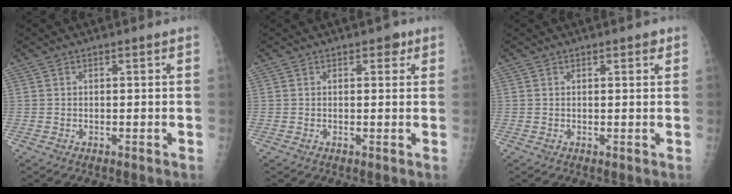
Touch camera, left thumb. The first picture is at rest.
{"total": 2.0, "force": [1.1, 1.2, 1.1], "torque": [0.000, -0.002, 0.010]}
{"total": 1.3, "force": [0.8, 0.6, 0.9], "torque": [-0.003, -0.002, 0.008]}